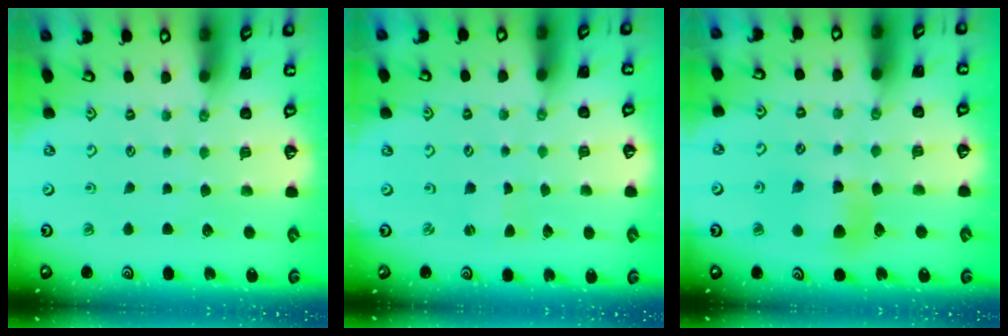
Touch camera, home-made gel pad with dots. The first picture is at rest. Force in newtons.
{"total": 0.0}
{"total": 6.1, "press": 6.1, "slide": 0.4}